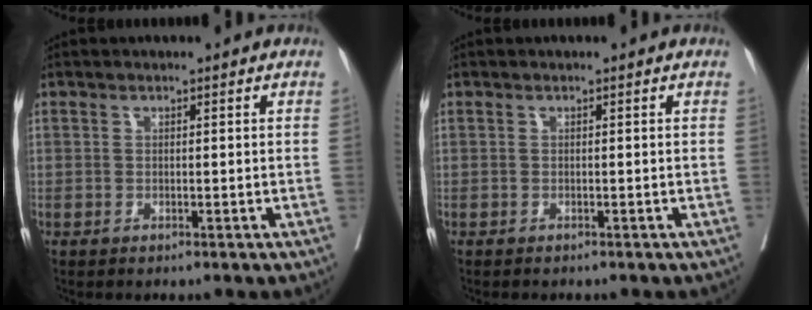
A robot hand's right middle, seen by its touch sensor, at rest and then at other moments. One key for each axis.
{"total": 0.7, "fx": -0.6, "fy": 0.2, "fz": 0.2, "tx": -0.001, "ty": 0.001, "tz": -0.011}